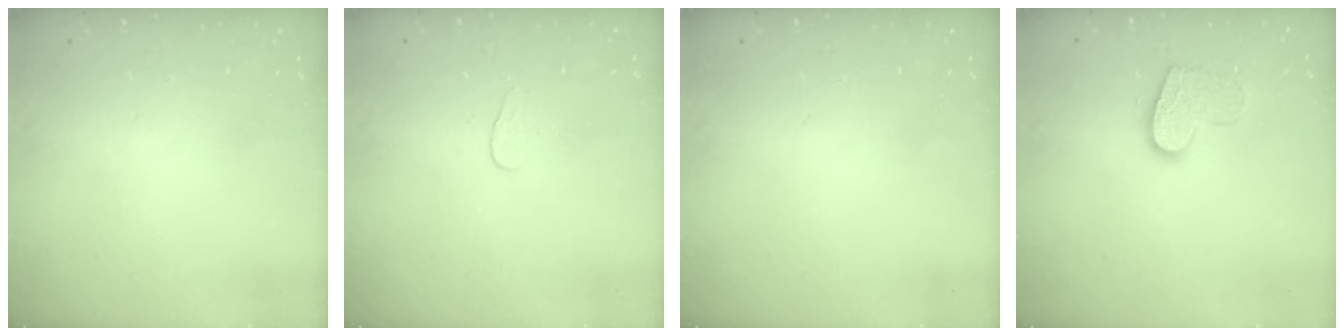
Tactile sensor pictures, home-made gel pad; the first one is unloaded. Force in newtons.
{"total": 3.8, "press": 3.8, "slide": 0.3}
{"total": 0.0}
{"total": 11.7, "press": 11.7, "slide": 0.8}